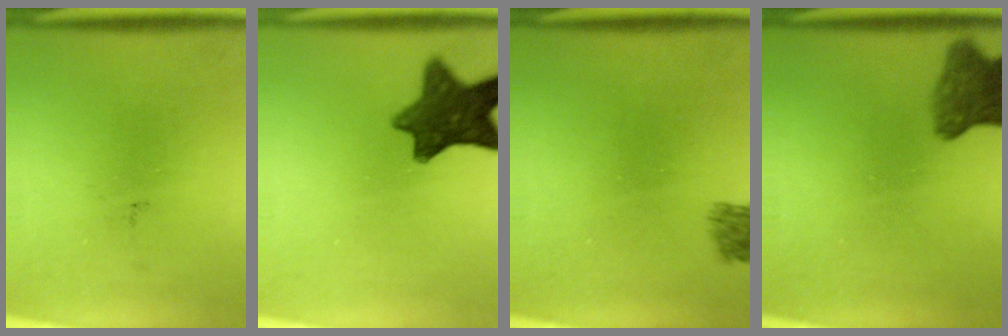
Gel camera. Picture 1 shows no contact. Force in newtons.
{"total": 10.1}
{"total": 2.5}
{"total": 6.2}